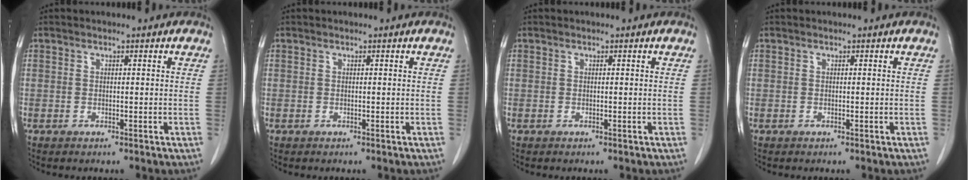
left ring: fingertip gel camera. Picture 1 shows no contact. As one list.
[{"total": 0.0}, {"total": 0.0}, {"total": 0.0}]